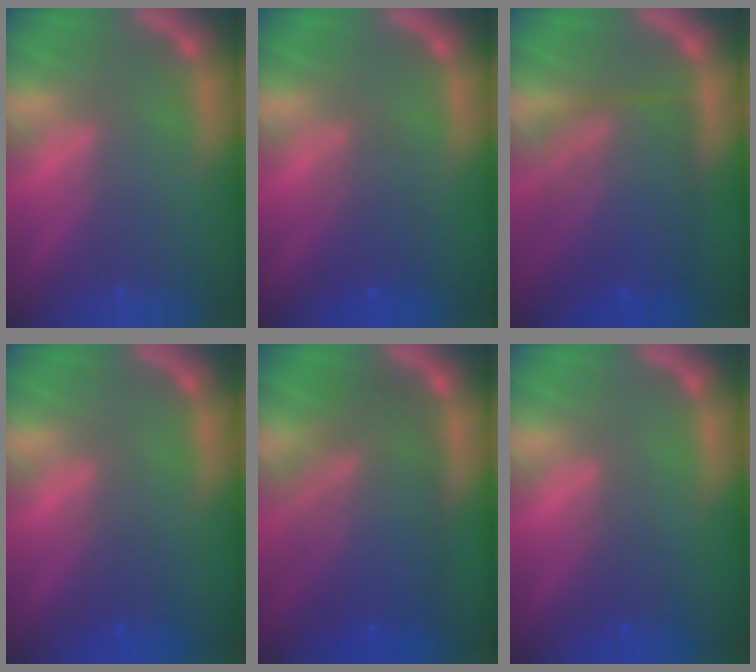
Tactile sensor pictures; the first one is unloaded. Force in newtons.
{"total": 3.0}
{"total": 9.1}
{"total": 1.4}
{"total": 9.6}
{"total": 1.4}